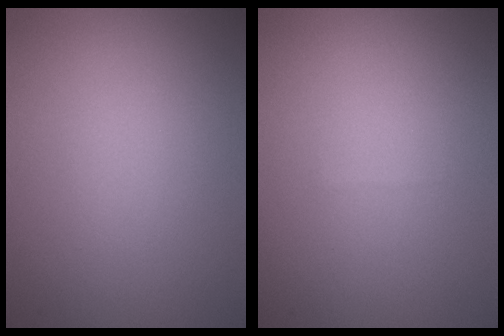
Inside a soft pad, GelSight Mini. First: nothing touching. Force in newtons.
{"total": 0.0}